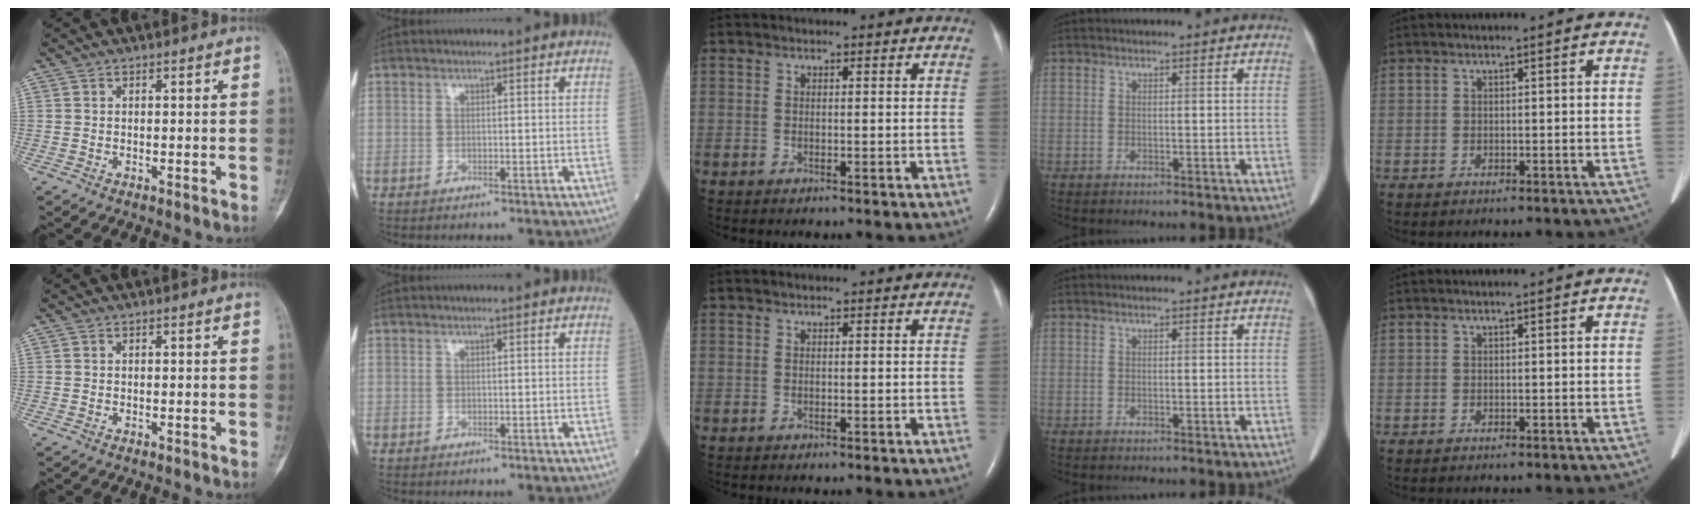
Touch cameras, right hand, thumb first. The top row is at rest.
{}